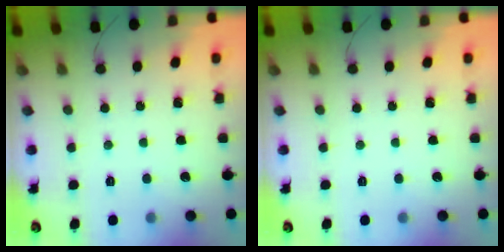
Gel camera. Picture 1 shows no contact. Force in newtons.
{"total": 0.0}